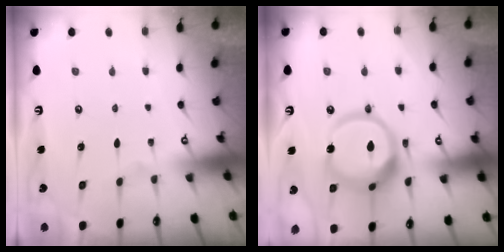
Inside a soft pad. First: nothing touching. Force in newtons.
{"total": 17.9, "press": 17.7, "slide": 2.3}